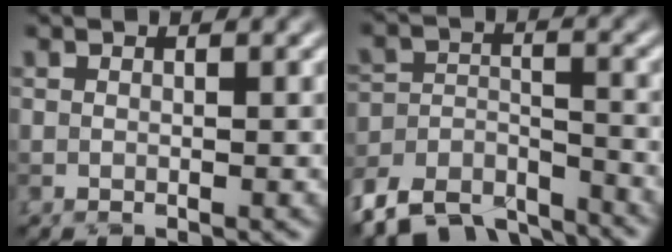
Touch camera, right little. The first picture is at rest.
{"total": 8.7, "force": [-7.7, 3.4, 2.2], "torque": [-0.037, -0.003, -0.128]}